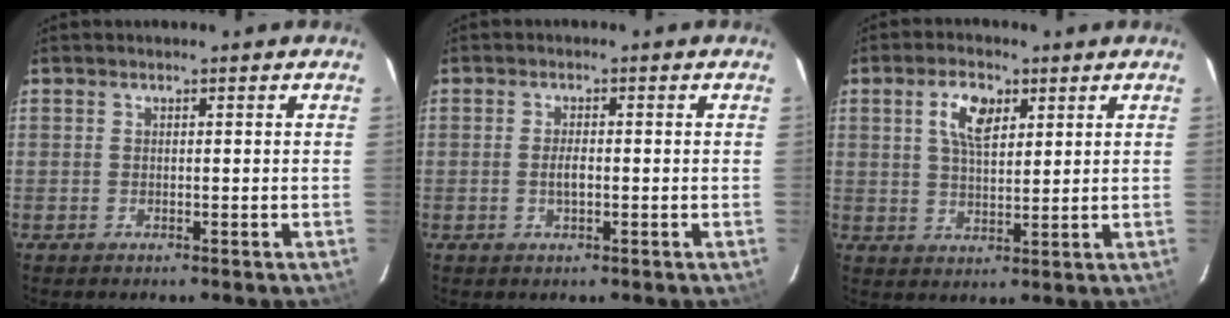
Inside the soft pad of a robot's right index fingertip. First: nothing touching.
{"total": 2.2, "force": [-0.3, 0.7, 2.1], "torque": [-0.039, 0.000, -0.007]}
{"total": 6.4, "force": [2.7, 3.1, 4.9], "torque": [-0.090, 0.010, 0.051]}